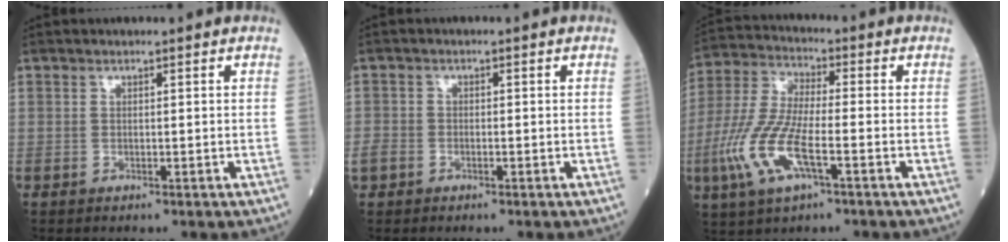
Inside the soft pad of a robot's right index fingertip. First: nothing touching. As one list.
[{"total": 2.5, "force": [-1.4, 1.8, 1.0], "torque": [-0.026, 0.003, -0.027]}, {"total": 12.1, "force": [-4.2, 3.1, 10.9], "torque": [-0.252, -0.009, -0.081]}]